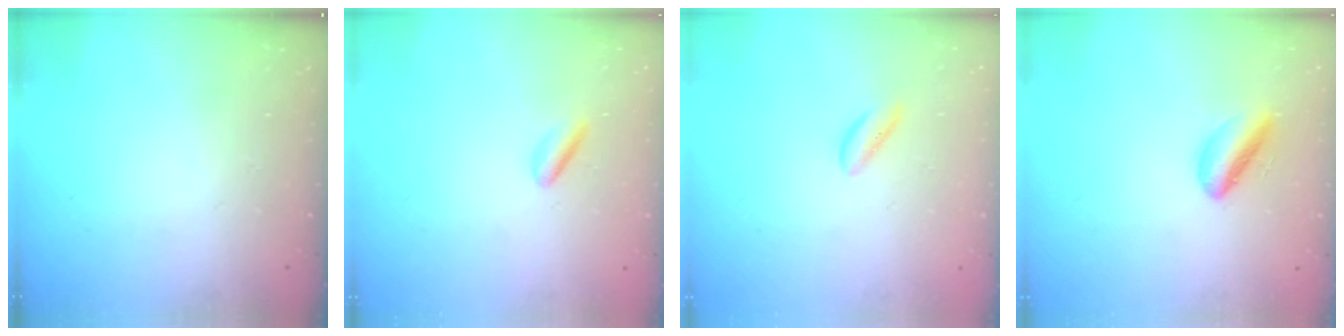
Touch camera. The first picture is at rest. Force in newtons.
{"total": 2.5, "press": 2.4, "slide": 0.8}
{"total": 1.3, "press": 1.2, "slide": 0.4}
{"total": 6.8, "press": 6.4, "slide": 2.1}